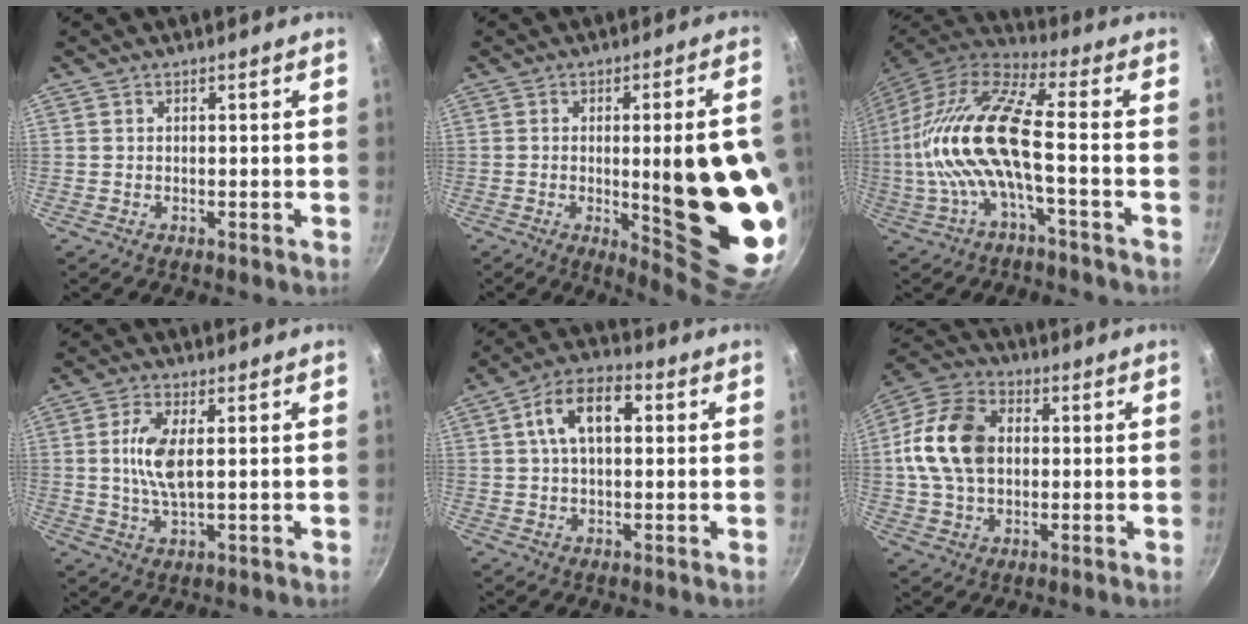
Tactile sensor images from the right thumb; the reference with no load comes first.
{"total": 22.4, "force": [-2.0, 5.2, 21.7], "torque": [-0.260, -0.008, -0.008]}
{"total": 17.5, "force": [-1.8, 5.1, 16.6], "torque": [-0.341, 0.035, -0.045]}
{"total": 7.4, "force": [1.1, 2.8, 6.8], "torque": [-0.140, -0.002, 0.023]}
{"total": 10.6, "force": [2.3, 6.0, 8.4], "torque": [-0.122, 0.023, 0.027]}
{"total": 15.3, "force": [1.2, 11.0, 10.5], "torque": [-0.179, 0.019, 0.008]}